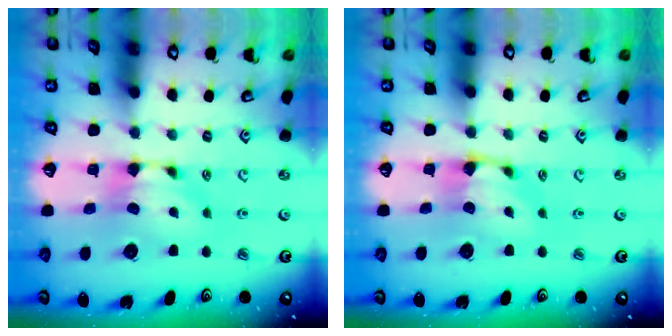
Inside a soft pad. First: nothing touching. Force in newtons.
{"total": 2.0, "press": 1.9, "slide": 0.7}